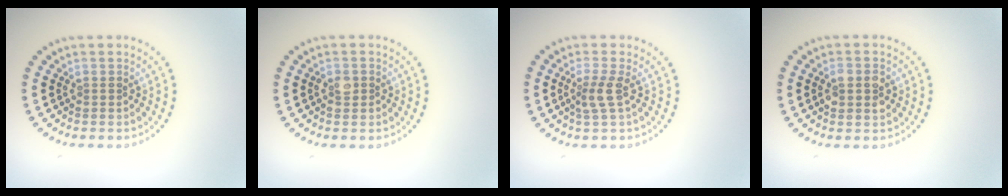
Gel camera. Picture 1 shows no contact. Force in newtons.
{"total": 1.4, "press": 1.4, "slide": 0.4}
{"total": 2.0, "press": 1.6, "slide": 1.2}
{"total": 2.7, "press": 2.7, "slide": 0.2}